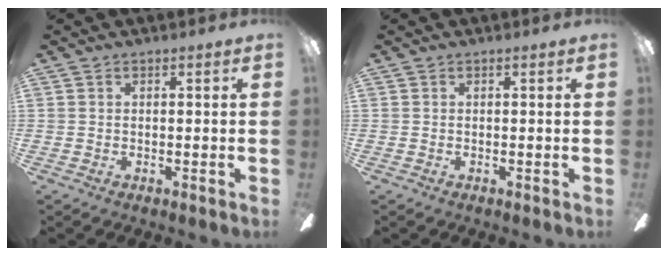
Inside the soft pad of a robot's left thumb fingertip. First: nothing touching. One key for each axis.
{"total": 0.0}